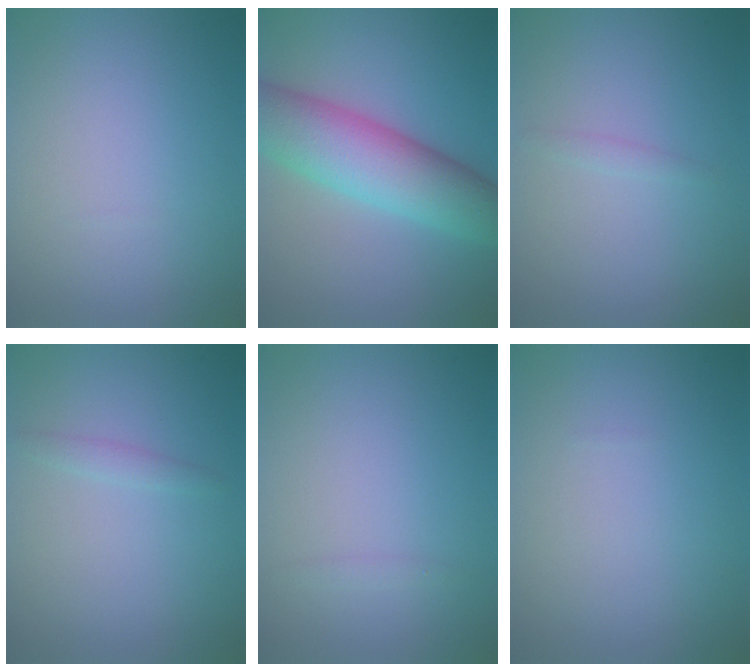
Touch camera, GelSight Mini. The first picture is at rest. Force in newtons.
{"total": 8.8, "press": 8.8, "slide": 0.2}
{"total": 0.6, "press": 0.6, "slide": 0.0}
{"total": 0.9, "press": 0.9, "slide": 0.1}
{"total": 0.5, "press": 0.5, "slide": 0.0}
{"total": 0.0}